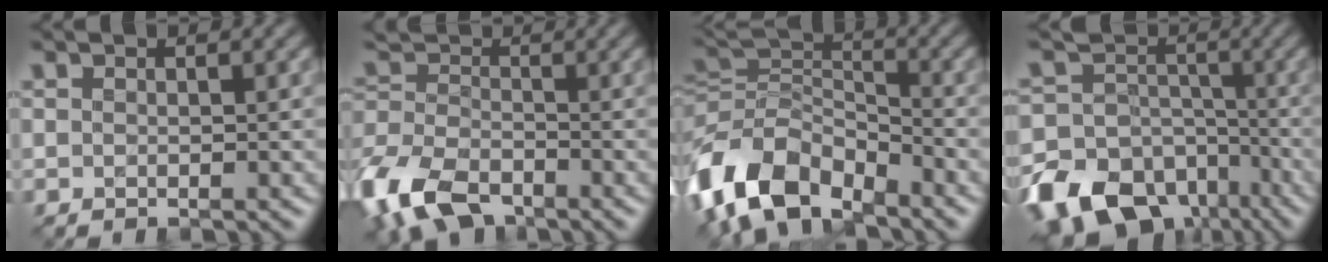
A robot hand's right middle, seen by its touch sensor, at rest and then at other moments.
{"total": 10.5, "force": [-6.1, 6.2, 5.8], "torque": [-0.135, -0.031, -0.127]}
{"total": 11.0, "force": [-6.9, 6.1, 5.9], "torque": [-0.114, -0.007, -0.141]}
{"total": 17.0, "force": [-9.4, 12.8, 6.1], "torque": [-0.127, -0.060, -0.167]}